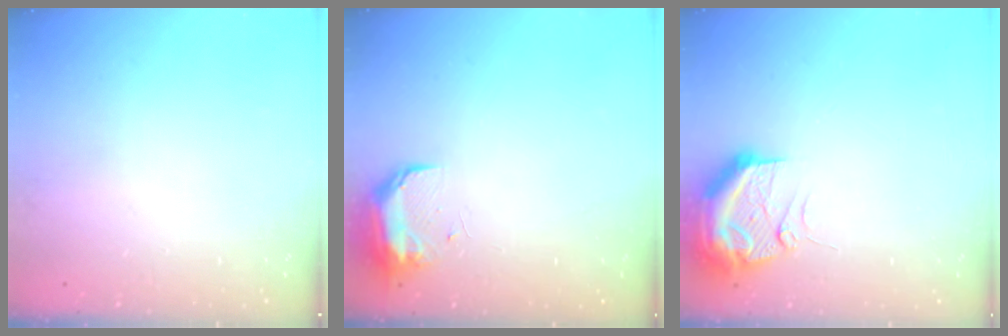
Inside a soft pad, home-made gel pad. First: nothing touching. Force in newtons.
{"total": 8.9, "press": 8.8, "slide": 1.1}
{"total": 12.2, "press": 11.9, "slide": 2.6}